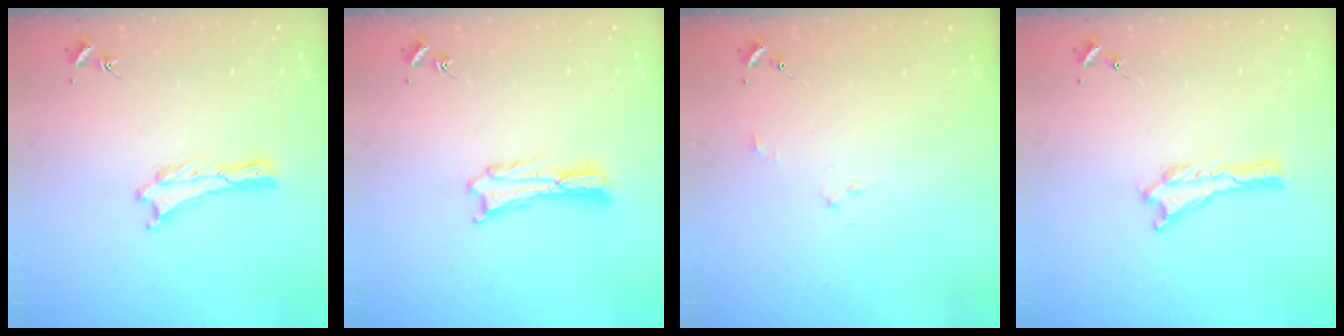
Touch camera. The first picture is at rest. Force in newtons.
{"total": 0.9, "press": 0.9, "slide": 0.2}
{"total": 2.2, "press": 2.2, "slide": 0.2}
{"total": 0.0}